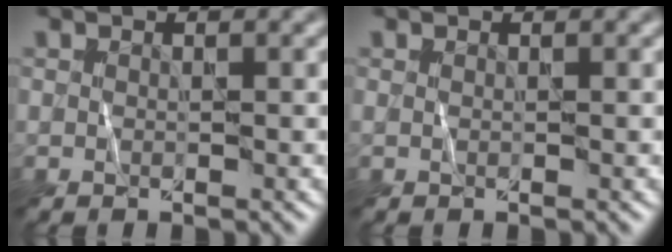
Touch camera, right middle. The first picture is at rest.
{"total": 0.0}